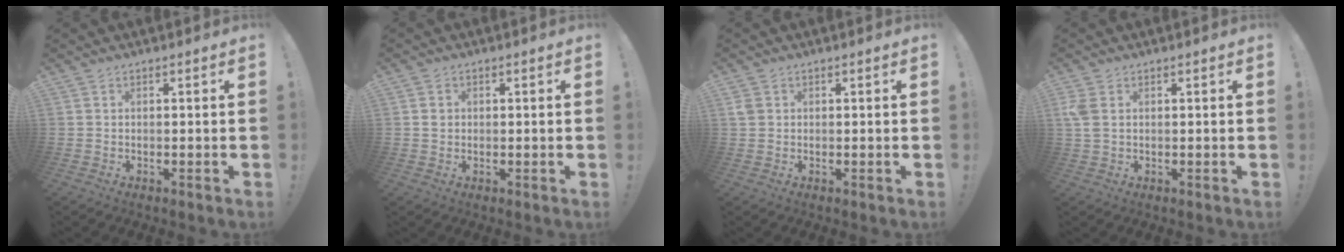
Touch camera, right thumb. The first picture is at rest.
{"total": 2.0, "force": [0.2, 1.8, 0.8], "torque": [0.000, 0.001, -0.001]}
{"total": 2.4, "force": [0.9, 1.8, 1.3], "torque": [-0.025, 0.005, 0.019]}
{"total": 3.6, "force": [1.1, 2.1, 2.7], "torque": [-0.061, 0.000, 0.021]}